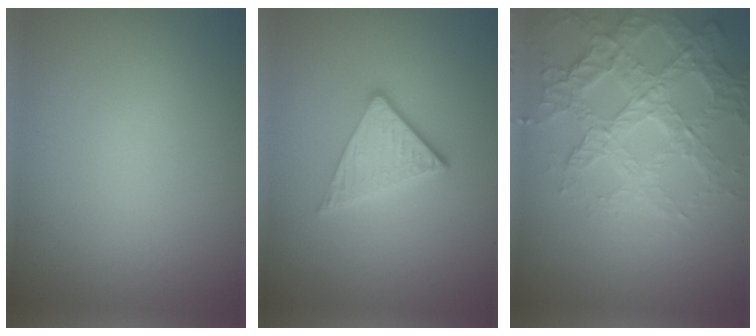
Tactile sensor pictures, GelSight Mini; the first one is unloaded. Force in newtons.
{"total": 3.0, "press": 2.7, "slide": 1.2}
{"total": 7.3, "press": 5.2, "slide": 5.2}